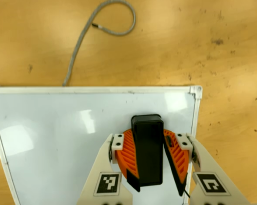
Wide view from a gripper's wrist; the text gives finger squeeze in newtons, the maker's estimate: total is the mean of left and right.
{"total": 14.4, "left": 15.9, "right": 12.9}